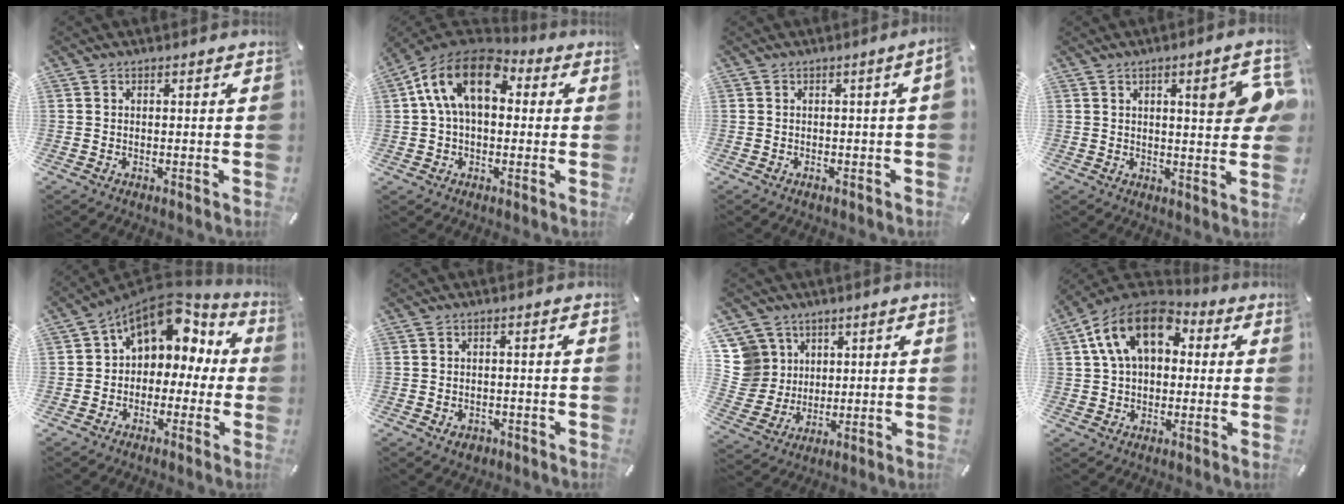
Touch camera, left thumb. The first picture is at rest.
{"total": 15.0, "force": [4.1, 9.4, 11.0], "torque": [-0.208, 0.000, 0.073]}
{"total": 2.2, "force": [-0.4, 0.0, 2.1], "torque": [-0.034, -0.004, -0.008]}
{"total": 9.9, "force": [3.0, 2.2, 9.2], "torque": [-0.132, -0.009, 0.042]}
{"total": 11.6, "force": [5.2, 8.3, 6.2], "torque": [-0.101, -0.027, 0.094]}
{"total": 2.5, "force": [-1.1, 1.9, 1.2], "torque": [-0.020, 0.005, -0.021]}
{"total": 9.7, "force": [3.5, 9.0, 1.0], "torque": [-0.045, -0.016, 0.074]}
{"total": 15.9, "force": [5.5, 10.8, 10.2], "torque": [-0.197, -0.004, 0.098]}